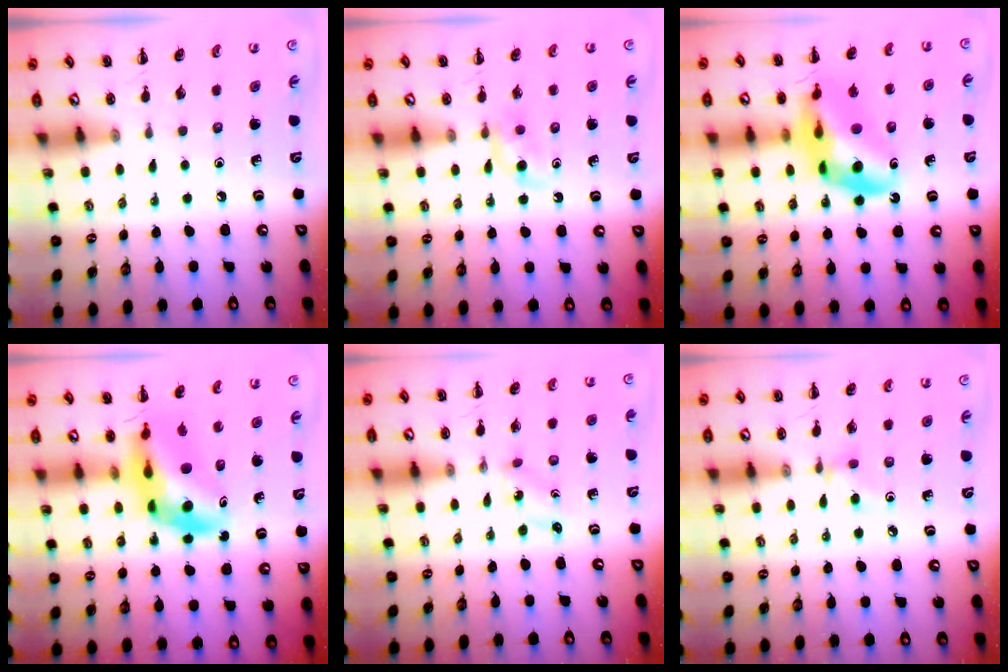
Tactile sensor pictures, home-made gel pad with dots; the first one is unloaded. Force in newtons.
{"total": 3.6, "press": 3.3, "slide": 1.3}
{"total": 16.8, "press": 16.3, "slide": 4.3}
{"total": 12.4, "press": 11.7, "slide": 4.0}
{"total": 0.0}
{"total": 3.0, "press": 2.8, "slide": 0.9}